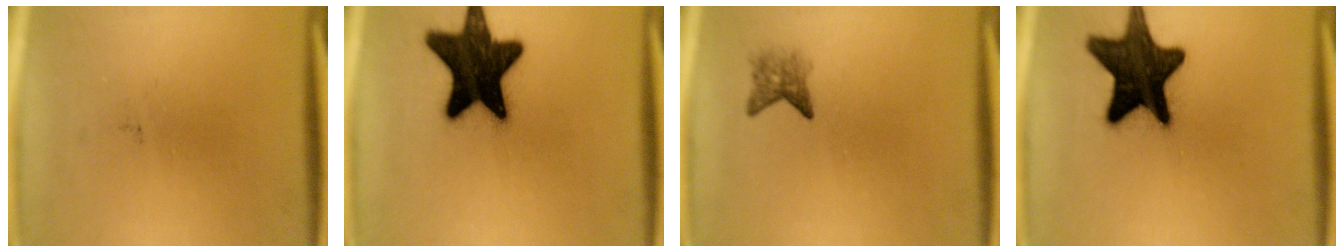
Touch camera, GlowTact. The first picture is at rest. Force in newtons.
{"total": 18.8}
{"total": 2.2}
{"total": 17.4}